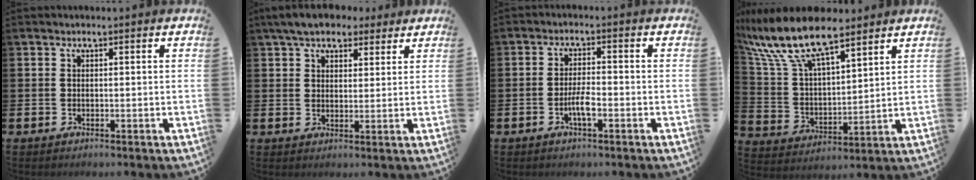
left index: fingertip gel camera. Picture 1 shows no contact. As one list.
[{"total": 6.0, "force": [5.2, 2.5, 1.8], "torque": [-0.047, -0.009, 0.094]}, {"total": 3.1, "force": [-1.3, 0.7, 2.7], "torque": [-0.064, 0.005, -0.025]}, {"total": 11.5, "force": [9.5, 3.4, 5.6], "torque": [-0.155, -0.037, 0.171]}]